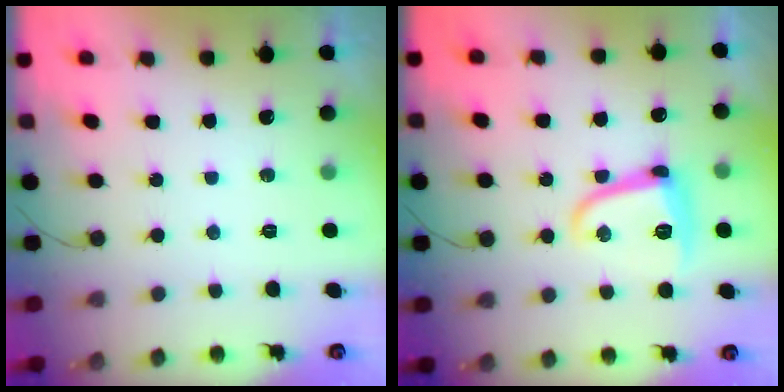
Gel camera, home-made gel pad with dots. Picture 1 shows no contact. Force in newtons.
{"total": 10.6, "press": 10.5, "slide": 0.9}